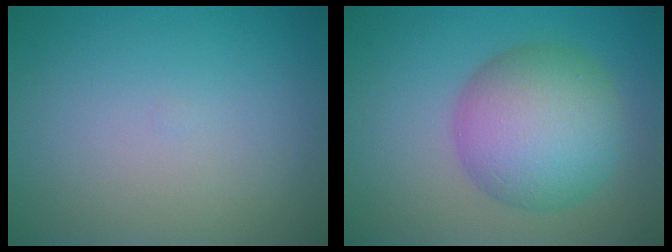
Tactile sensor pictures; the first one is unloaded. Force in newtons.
{"total": 8.2, "press": 8.2, "slide": 0.5}